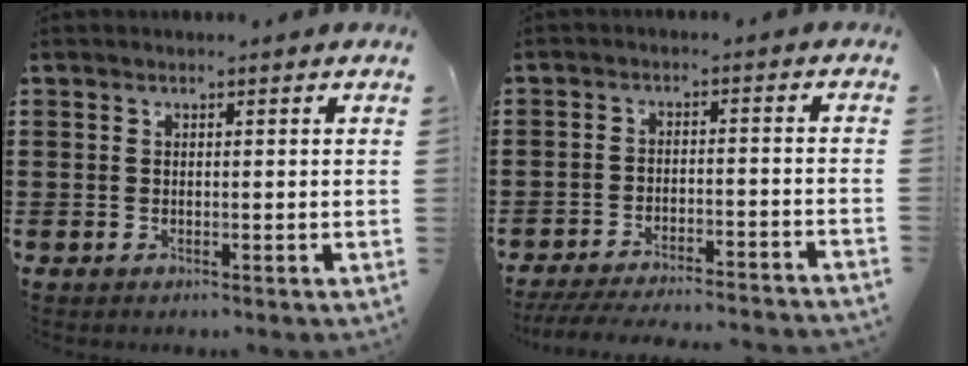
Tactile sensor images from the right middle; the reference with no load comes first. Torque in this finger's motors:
{"motor_torque": [0.49, 0.04, 0.42, 0.10]}